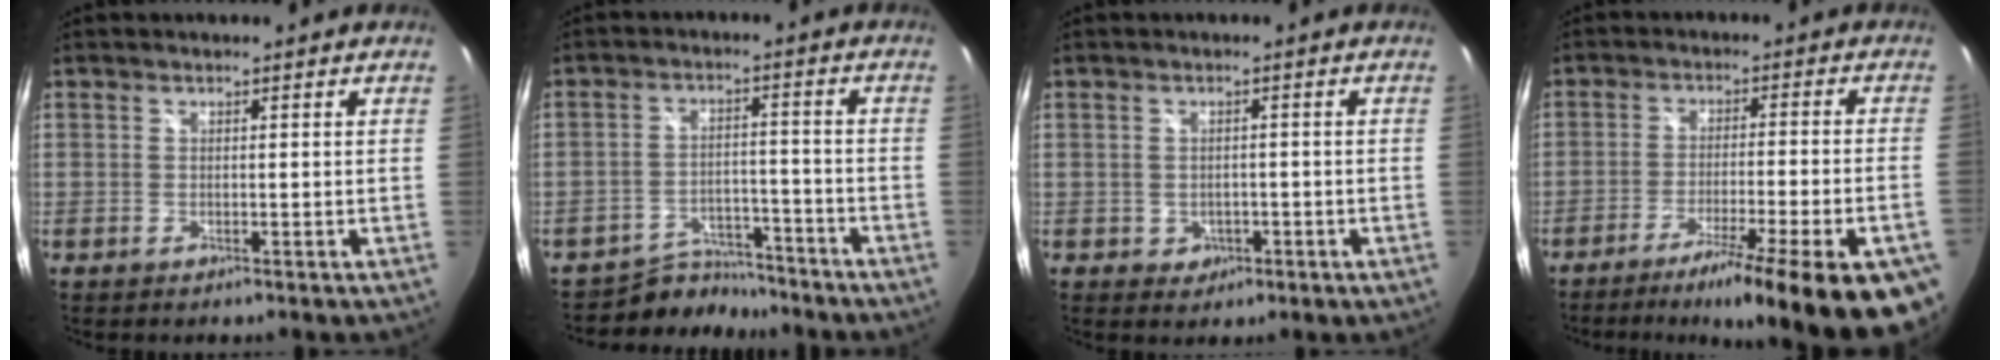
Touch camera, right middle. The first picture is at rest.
{"total": 7.1, "force": [-6.6, 2.6, 0.1], "torque": [-0.017, 0.011, -0.103]}
{"total": 3.2, "force": [-0.8, 2.8, 1.1], "torque": [-0.026, 0.000, -0.001]}
{"total": 20.7, "force": [-15.4, 1.5, 13.8], "torque": [-0.206, -0.048, -0.223]}